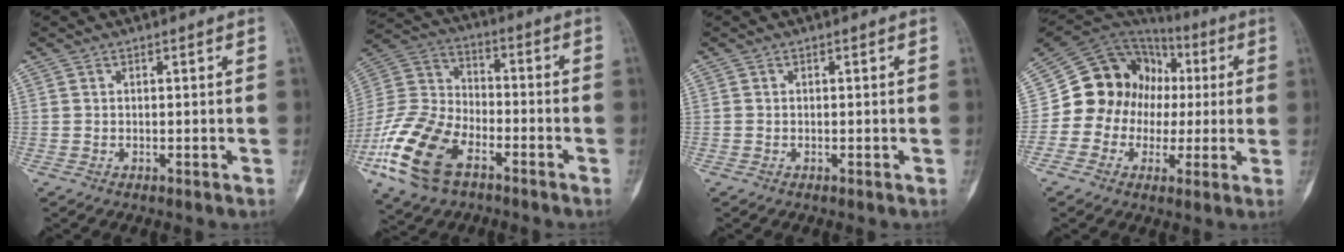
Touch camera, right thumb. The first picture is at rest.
{"total": 18.2, "force": [-9.1, 10.1, 12.0], "torque": [-0.248, 0.038, -0.179]}
{"total": 0.0}
{"total": 16.6, "force": [0.3, 14.8, 7.5], "torque": [-0.092, 0.055, 0.007]}